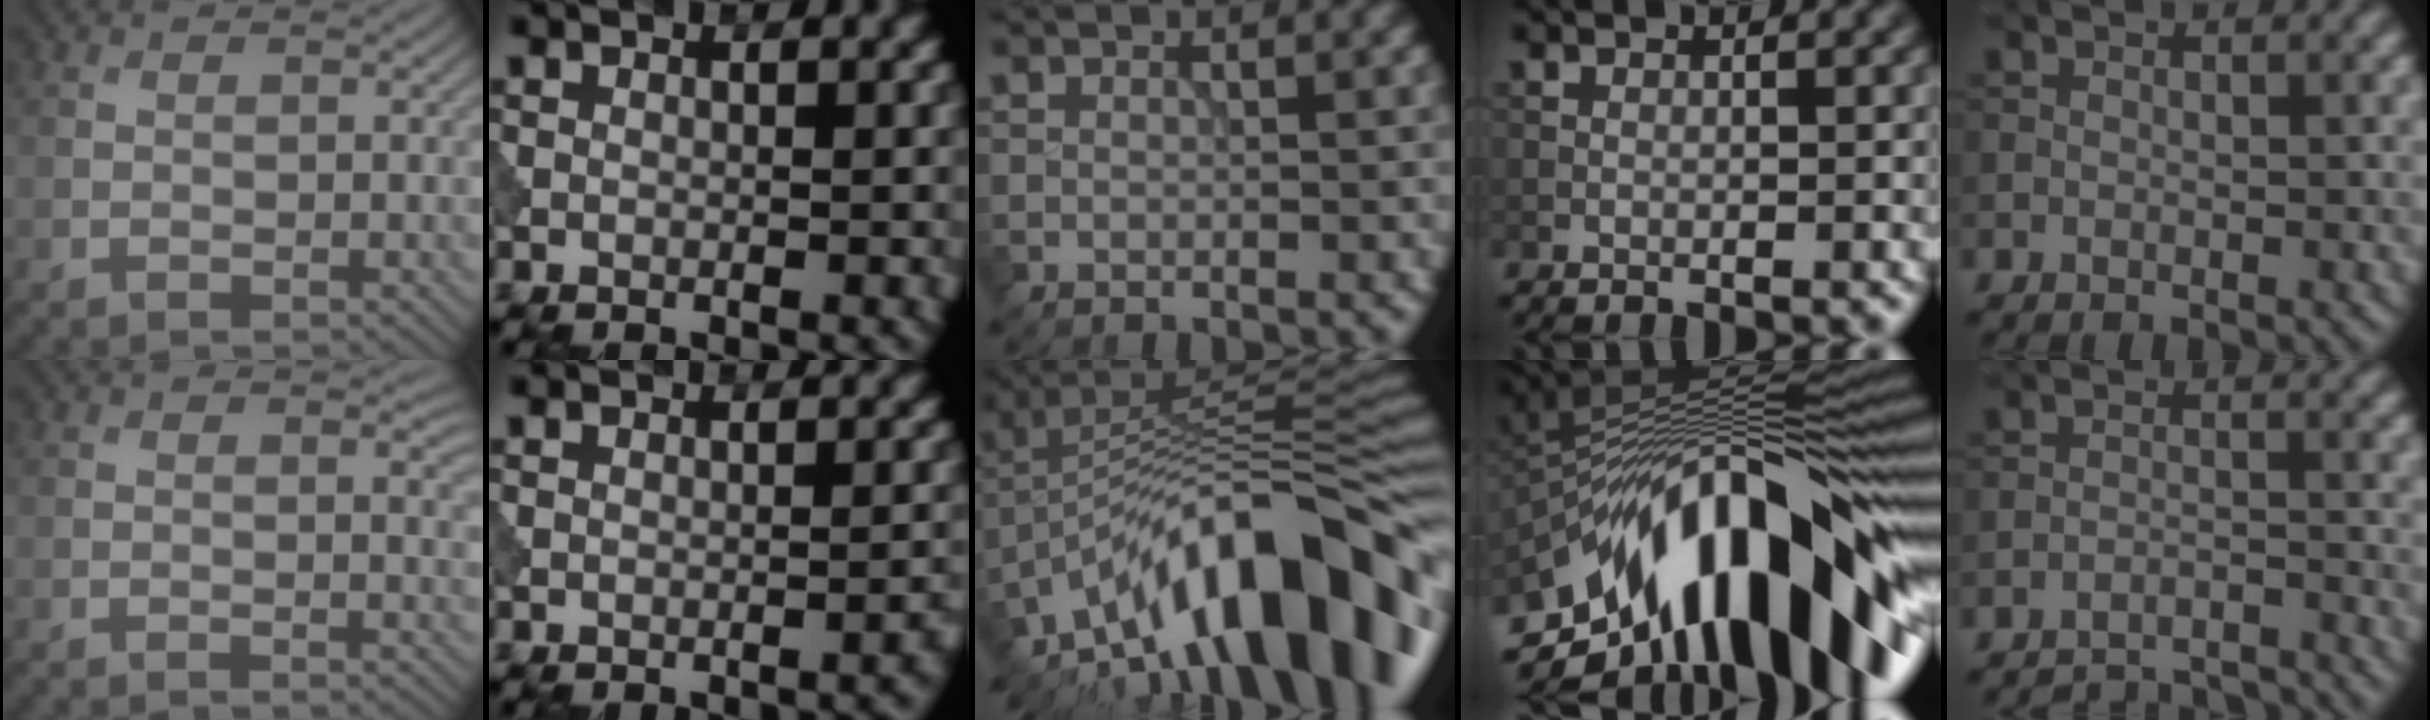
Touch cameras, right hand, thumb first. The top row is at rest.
{"thumb": {"total": 1.5, "force": [0.5, 0.5, 1.4], "torque": [-0.017, -0.006, 0.006]}, "index": {"total": 1.1, "force": [-0.6, 0.3, 0.9], "torque": [-0.010, 0.003, -0.008]}, "middle": {"total": 14.1, "force": [-7.6, 4.8, 10.9], "torque": [-0.159, 0.039, -0.136]}, "ring": {"total": 16.7, "force": [-6.3, 6.7, 13.9], "torque": [-0.192, 0.041, -0.124]}, "little": {"total": 6.5, "force": [-6.4, 1.1, 1.0], "torque": [-0.013, -0.001, -0.093]}}